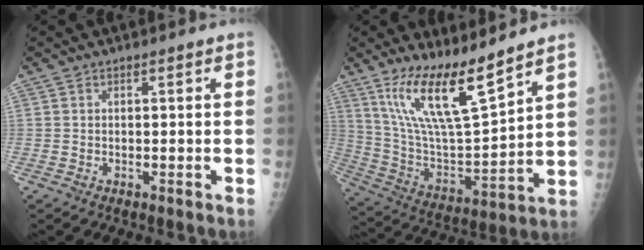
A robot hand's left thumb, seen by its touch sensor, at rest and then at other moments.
{"total": 16.3, "force": [11.5, 3.2, 11.2], "torque": [-0.189, -0.071, 0.230]}